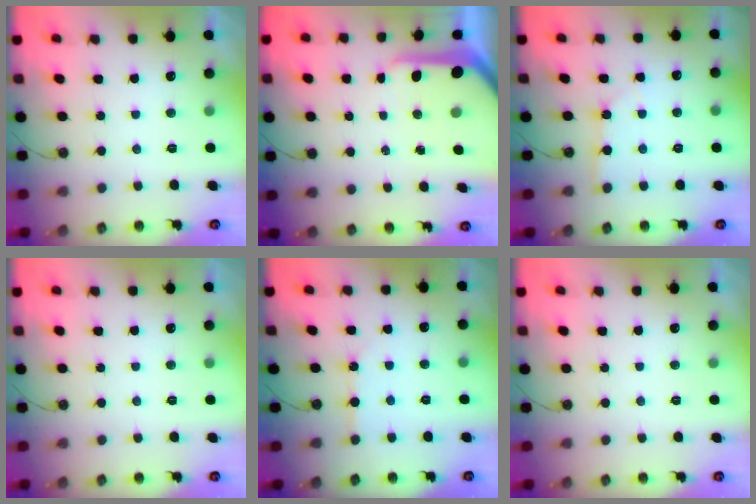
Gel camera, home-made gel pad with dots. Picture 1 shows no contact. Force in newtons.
{"total": 9.4, "press": 9.3, "slide": 1.0}
{"total": 2.2, "press": 2.2, "slide": 0.3}
{"total": 0.0}
{"total": 3.5, "press": 3.5, "slide": 0.5}
{"total": 0.0}